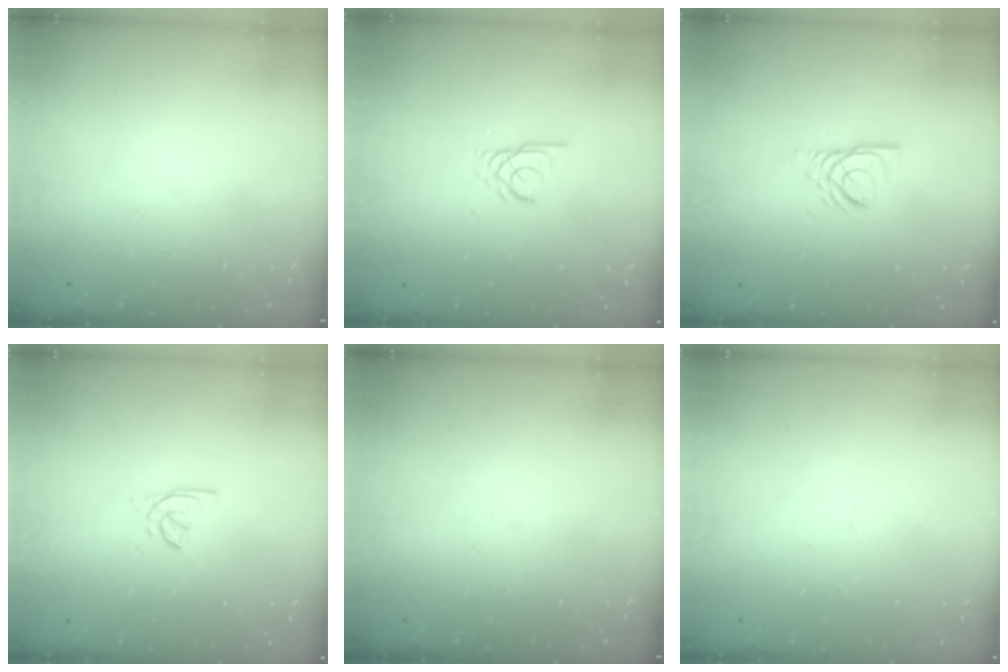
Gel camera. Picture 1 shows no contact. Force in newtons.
{"total": 3.0, "press": 3.0, "slide": 0.3}
{"total": 5.7, "press": 5.7, "slide": 0.6}
{"total": 2.4, "press": 2.4, "slide": 0.6}
{"total": 0.0}
{"total": 0.0}